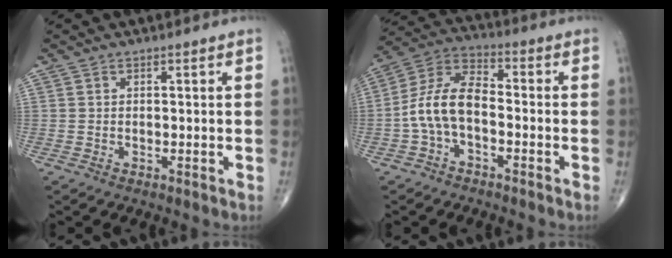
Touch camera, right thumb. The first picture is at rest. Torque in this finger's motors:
{"motor_torque": [0.17, 0.06, 1.04, -0.27, 0.25]}